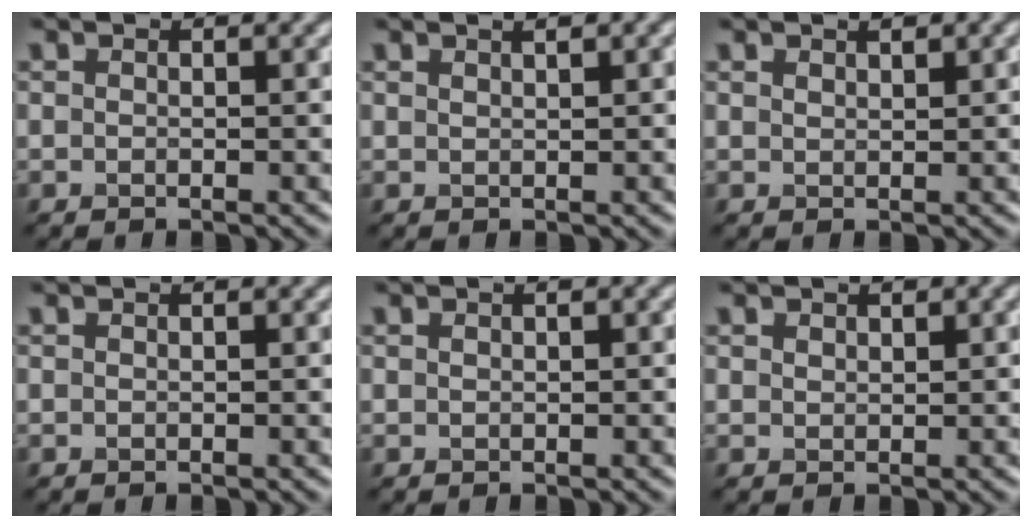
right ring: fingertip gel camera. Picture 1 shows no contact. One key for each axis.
{"total": 1.6, "fx": 1.0, "fy": 0.4, "fz": 1.2, "tx": -0.011, "ty": 0.001, "tz": 0.012}
{"total": 1.3, "fx": 0.9, "fy": 0.5, "fz": 0.8, "tx": -0.013, "ty": 0.002, "tz": 0.016}
{"total": 0.0}
{"total": 0.6, "fx": 0.3, "fy": 0.2, "fz": 0.5, "tx": -0.009, "ty": 0.005, "tz": 0.004}
{"total": 1.0, "fx": 0.7, "fy": 0.5, "fz": 0.5, "tx": -0.009, "ty": 0.002, "tz": 0.013}